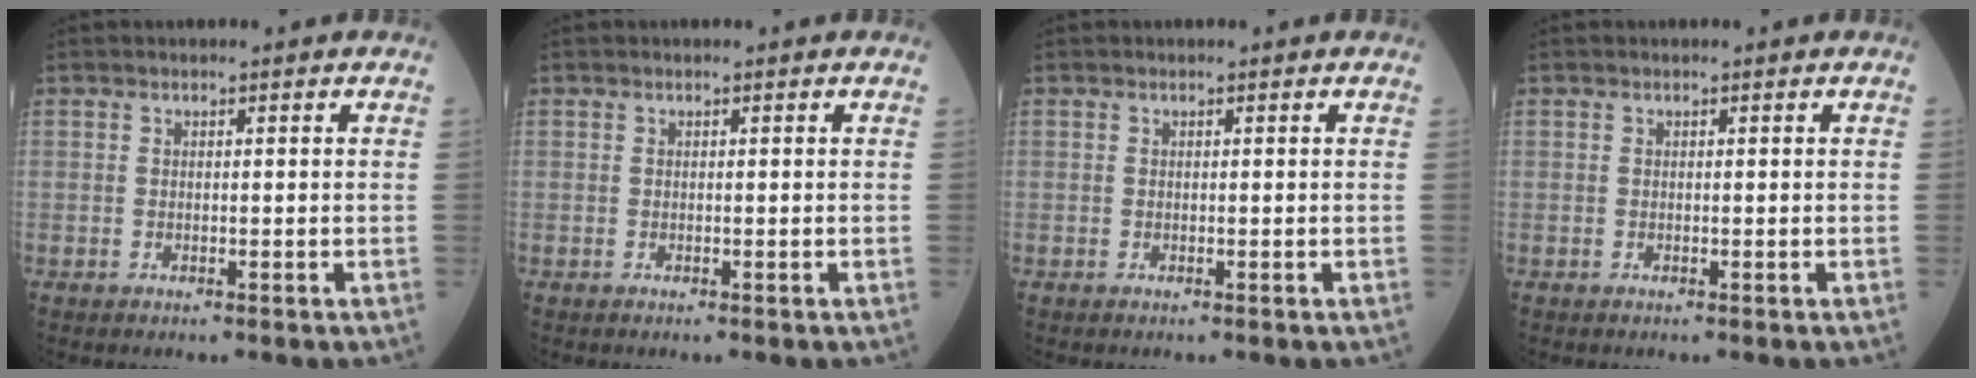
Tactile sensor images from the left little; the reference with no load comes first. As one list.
[{"total": 0.0}, {"total": 0.0}, {"total": 0.0}]